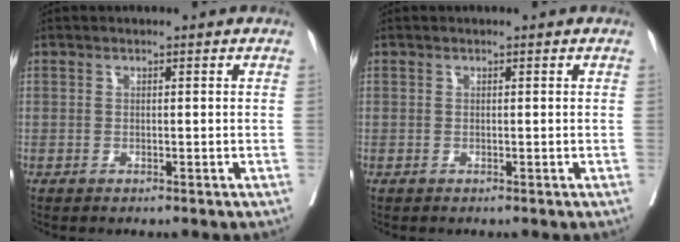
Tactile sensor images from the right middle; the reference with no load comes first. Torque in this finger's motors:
{"motor_torque": [0.00, 0.00, 0.00, 0.00]}